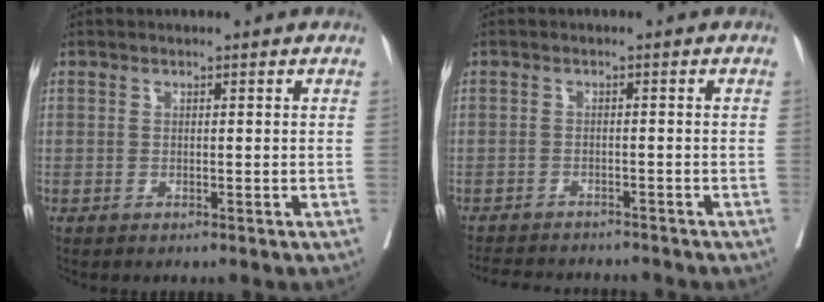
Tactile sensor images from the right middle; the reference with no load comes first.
{"total": 8.4, "force": [-8.0, 1.5, 2.2], "torque": [-0.036, -0.003, -0.110]}